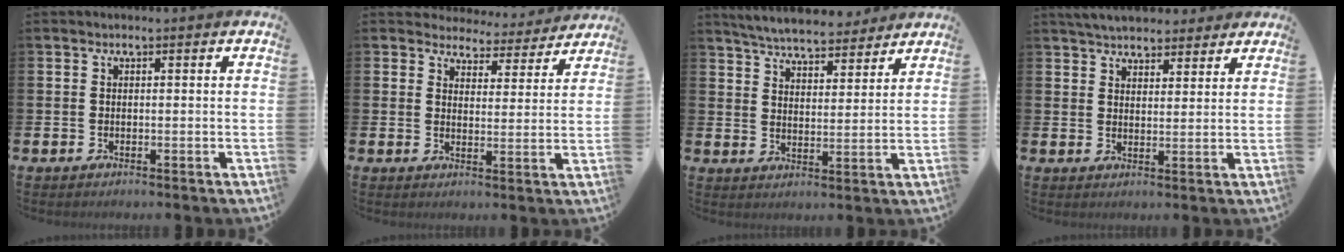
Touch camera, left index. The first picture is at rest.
{"total": 4.2, "force": [4.0, 1.3, -0.1], "torque": [-0.008, -0.041, 0.065]}
{"total": 6.1, "force": [5.9, 1.0, 1.1], "torque": [-0.037, -0.033, 0.103]}
{"total": 5.0, "force": [4.7, 1.4, 0.4], "torque": [-0.022, -0.019, 0.086]}